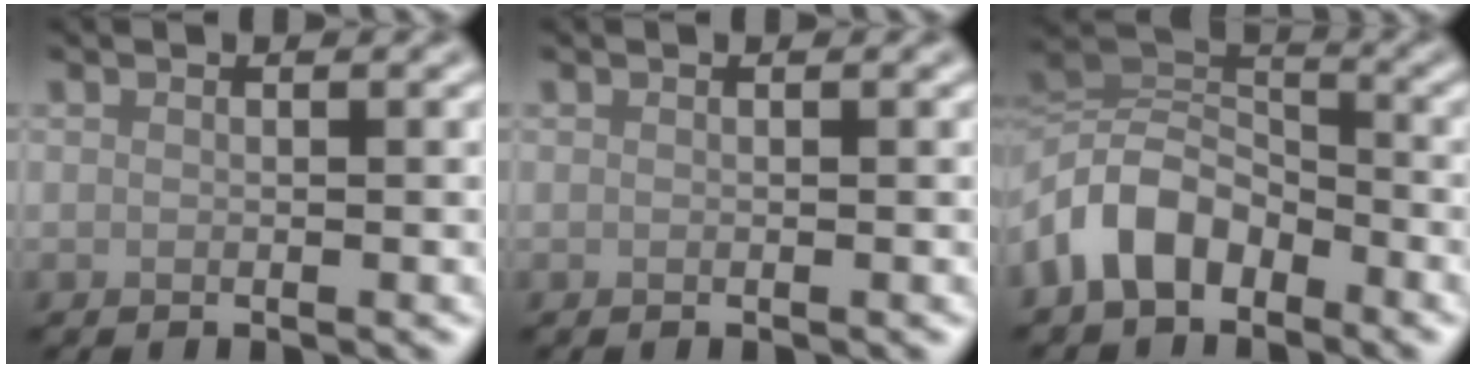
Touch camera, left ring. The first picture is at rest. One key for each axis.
{"total": 0.0}
{"total": 6.7, "fx": -3.6, "fy": 4.2, "fz": 3.8, "tx": -0.071, "ty": 0.009, "tz": -0.084}